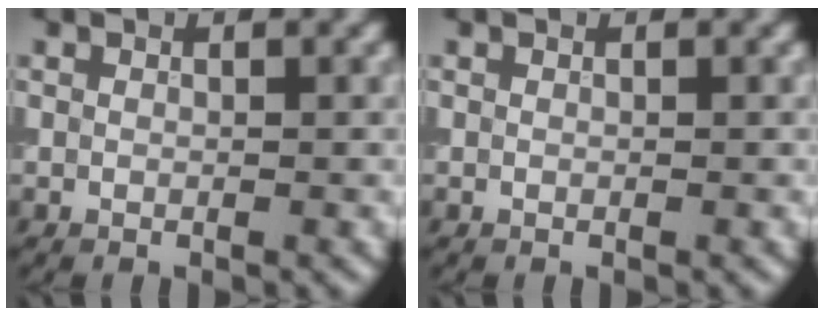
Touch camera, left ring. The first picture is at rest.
{"total": 0.0}